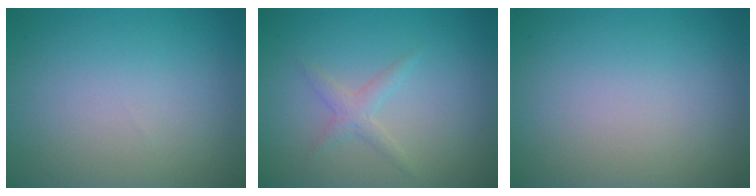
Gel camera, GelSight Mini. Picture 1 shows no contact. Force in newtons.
{"total": 1.5, "press": 1.5, "slide": 0.1}
{"total": 0.0}